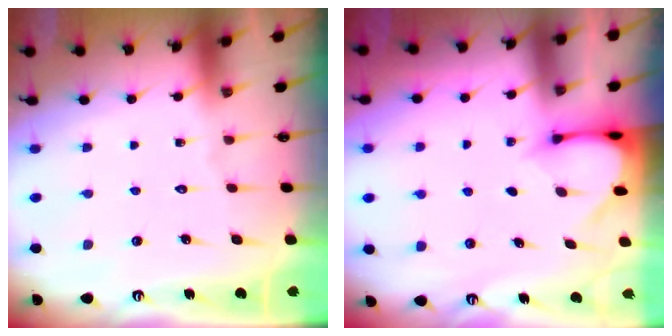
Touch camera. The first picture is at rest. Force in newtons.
{"total": 3.3, "press": 3.3, "slide": 0.3}